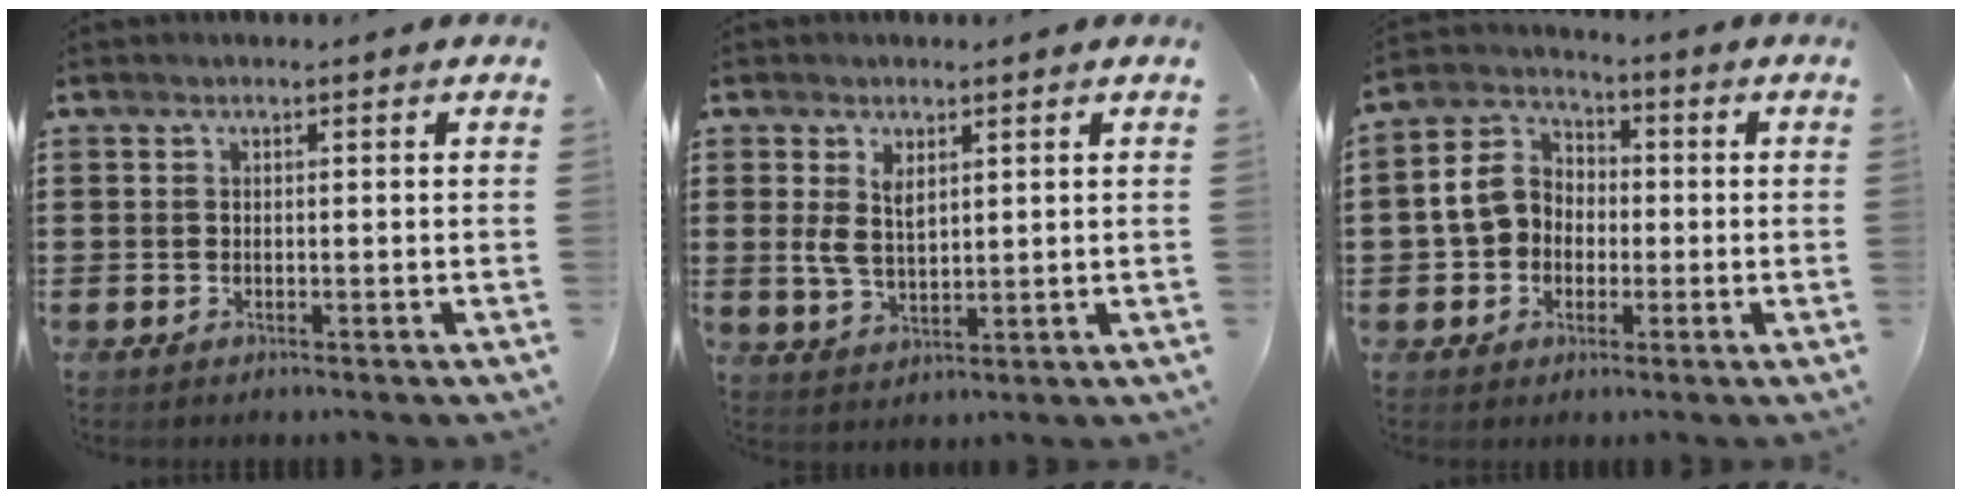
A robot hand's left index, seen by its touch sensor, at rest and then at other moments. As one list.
[{"total": 4.5, "force": [1.8, 2.4, 3.4], "torque": [-0.080, 0.003, 0.029]}, {"total": 7.3, "force": [-0.2, 6.3, 3.7], "torque": [-0.116, 0.013, -0.013]}]